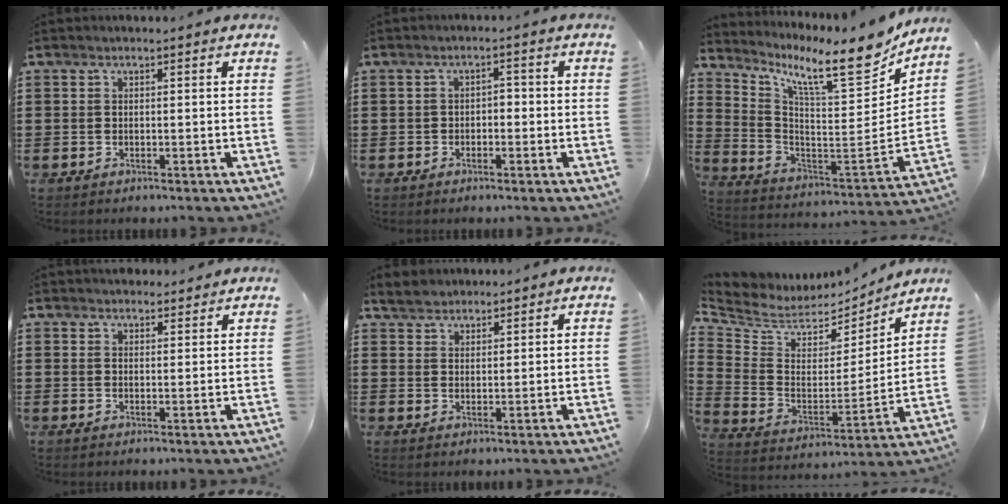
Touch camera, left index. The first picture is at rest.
{"total": 1.5, "force": [-1.1, 0.9, 0.6], "torque": [-0.016, 0.005, -0.026]}
{"total": 11.9, "force": [8.9, 1.9, 7.6], "torque": [-0.150, -0.068, 0.141]}
{"total": 2.4, "force": [2.3, 0.6, 0.0], "torque": [-0.006, 0.000, 0.045]}
{"total": 2.0, "force": [1.8, 0.8, 0.1], "torque": [-0.008, 0.006, 0.037]}
{"total": 5.4, "force": [4.4, 2.8, 1.1], "torque": [-0.055, -0.038, 0.077]}